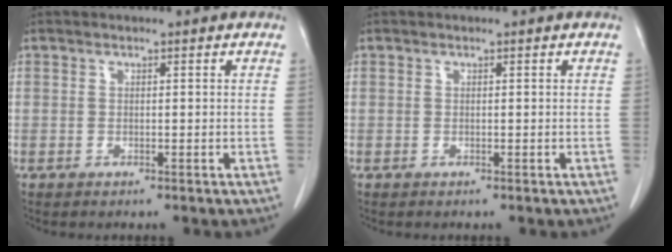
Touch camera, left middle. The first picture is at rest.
{"total": 0.0}